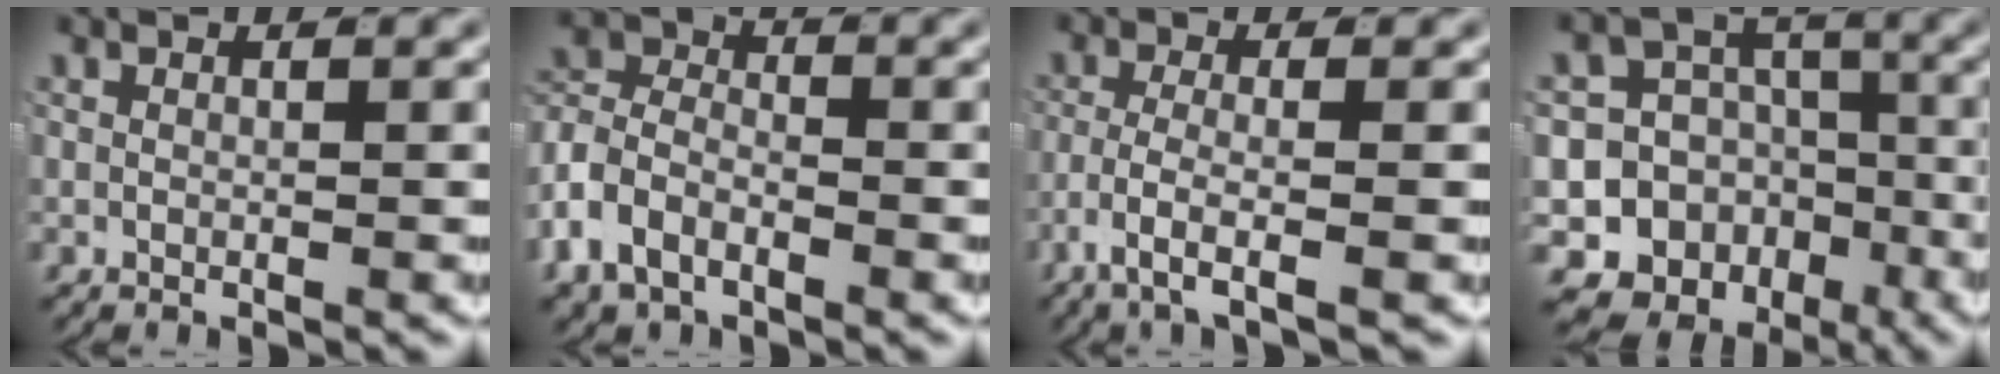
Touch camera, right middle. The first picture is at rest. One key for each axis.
{"total": 5.9, "fx": -1.7, "fy": 4.5, "fz": 3.4, "tx": -0.074, "ty": -0.013, "tz": -0.033}
{"total": 4.0, "fx": -2.0, "fy": 0.8, "fz": 3.4, "tx": -0.076, "ty": -0.015, "tz": -0.034}
{"total": 20.3, "fx": -9.0, "fy": 16.7, "fz": 7.3, "tx": -0.175, "ty": -0.101, "tz": -0.137}